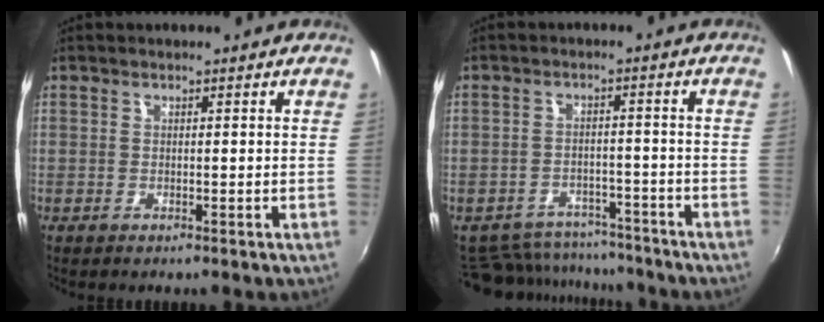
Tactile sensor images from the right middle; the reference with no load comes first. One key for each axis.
{"total": 13.0, "fx": -11.2, "fy": 5.4, "fz": 3.7, "tx": -0.093, "ty": 0.016, "tz": -0.149}